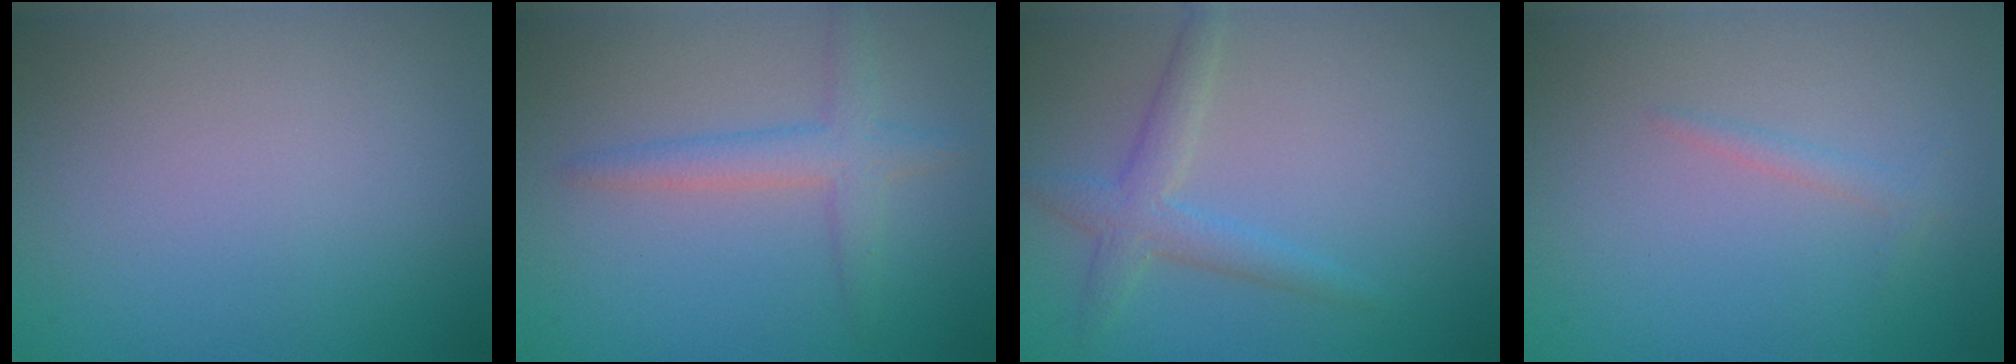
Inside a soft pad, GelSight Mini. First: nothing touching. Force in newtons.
{"total": 2.9, "press": 2.9, "slide": 0.2}
{"total": 2.6, "press": 2.6, "slide": 0.1}
{"total": 1.0, "press": 1.0, "slide": 0.1}